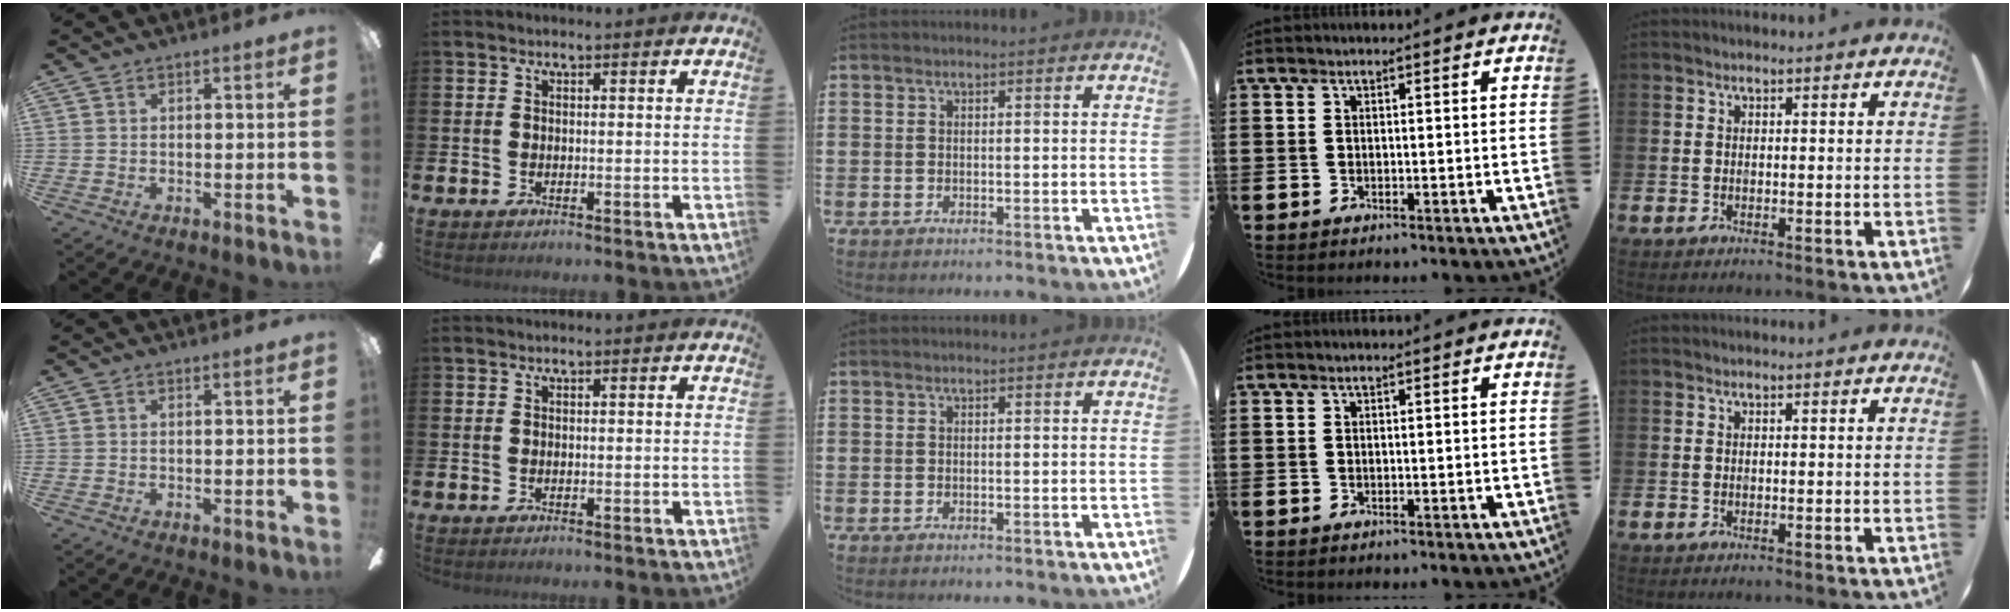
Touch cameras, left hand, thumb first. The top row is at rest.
{}